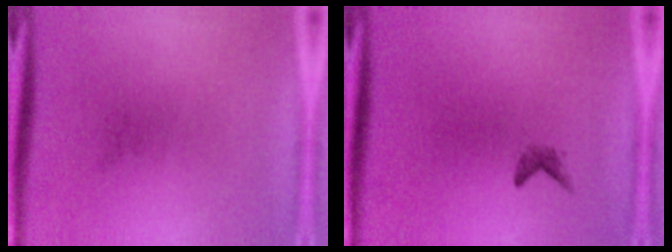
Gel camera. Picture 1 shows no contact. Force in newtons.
{"total": 0.9}